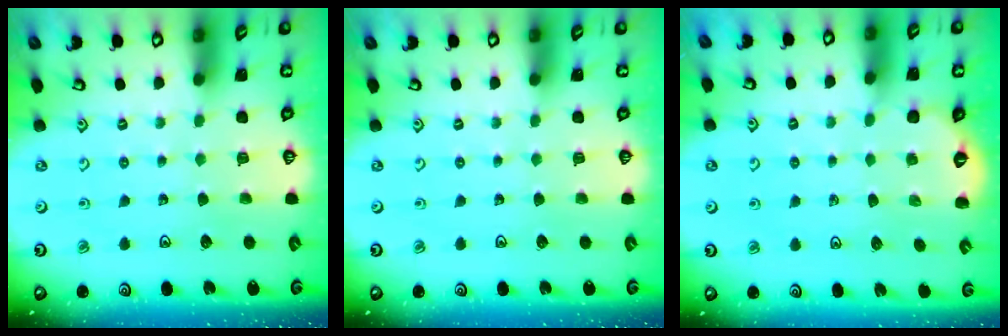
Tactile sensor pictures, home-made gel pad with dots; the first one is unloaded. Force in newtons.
{"total": 0.0}
{"total": 2.6, "press": 1.9, "slide": 1.9}